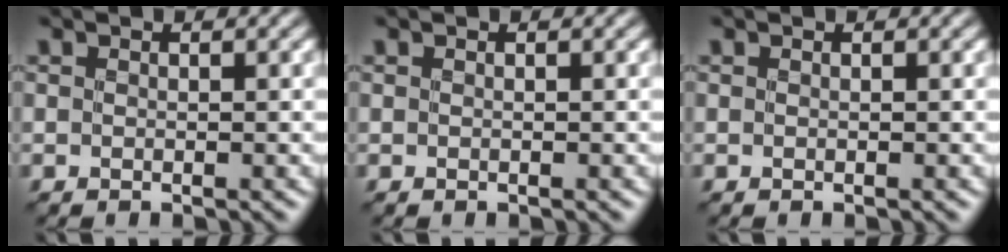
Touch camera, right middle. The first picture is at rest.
{"total": 0.0}
{"total": 0.0}